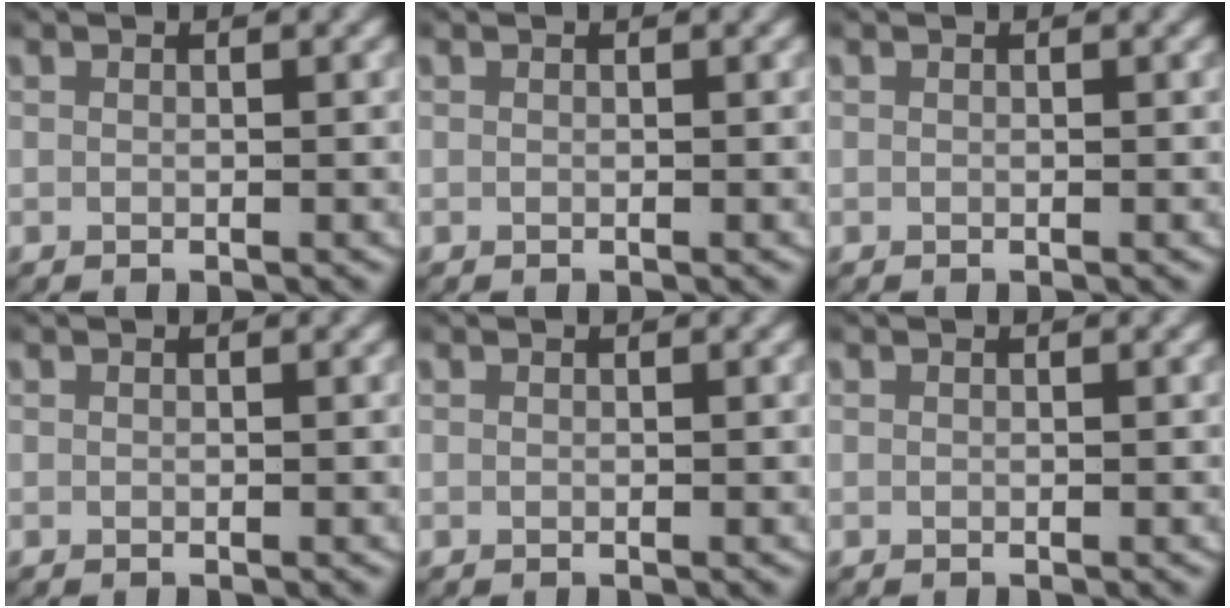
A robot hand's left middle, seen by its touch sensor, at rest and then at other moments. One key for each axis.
{"total": 0.0}
{"total": 0.0}
{"total": 0.0}
{"total": 0.0}
{"total": 0.0}